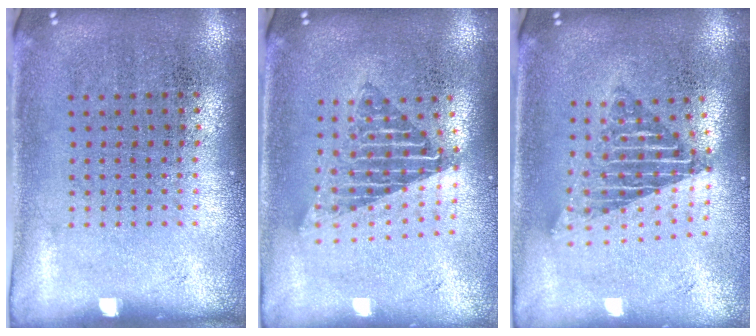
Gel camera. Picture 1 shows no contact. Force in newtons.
{"total": 1.7, "press": 1.3, "slide": 1.1}
{"total": 1.9, "press": 1.5, "slide": 1.1}